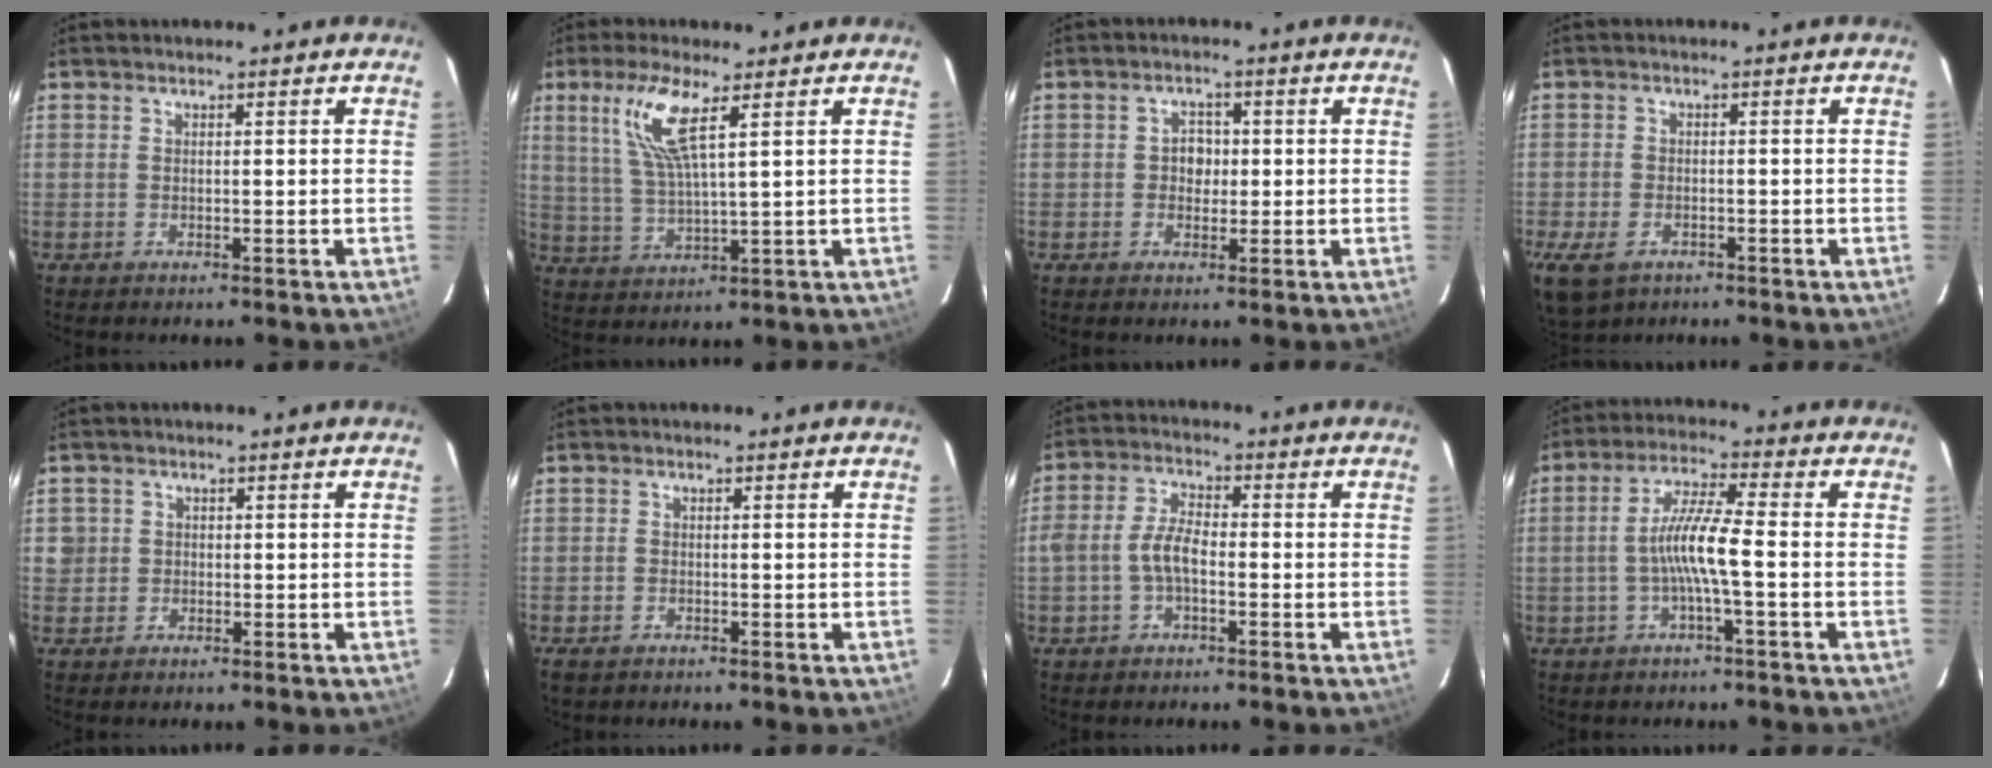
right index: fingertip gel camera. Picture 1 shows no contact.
{"total": 9.1, "force": [4.5, 1.4, 7.8], "torque": [-0.167, 0.000, 0.097]}
{"total": 3.0, "force": [-0.2, 2.7, 1.3], "torque": [-0.020, 0.010, -0.003]}
{"total": 8.4, "force": [-4.7, 5.1, 4.7], "torque": [-0.118, -0.026, -0.082]}
{"total": 2.3, "force": [-0.4, 2.3, 0.2], "torque": [0.000, 0.009, -0.004]}
{"total": 1.9, "force": [-1.3, 1.0, 0.9], "torque": [-0.023, -0.004, -0.027]}
{"total": 5.1, "force": [-1.7, 2.4, 4.2], "torque": [-0.089, 0.014, -0.032]}
{"total": 7.3, "force": [-1.8, -0.2, 7.0], "torque": [-0.149, 0.008, -0.033]}